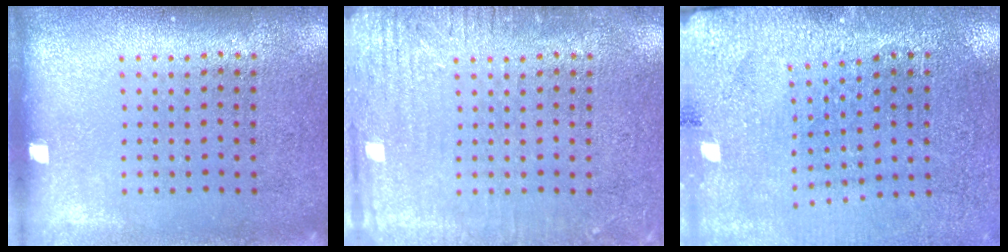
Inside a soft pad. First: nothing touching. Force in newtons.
{"total": 3.0, "press": 3.0, "slide": 0.3}
{"total": 2.8, "press": 2.8, "slide": 0.2}